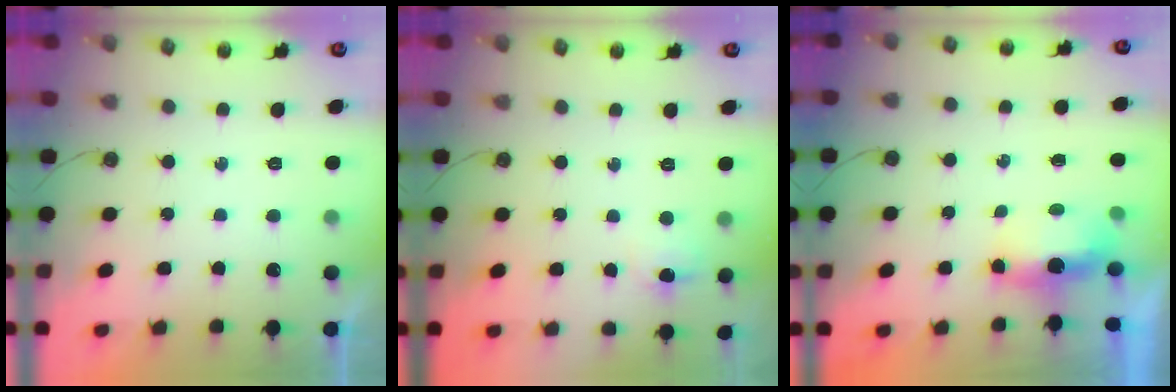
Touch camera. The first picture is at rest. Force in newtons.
{"total": 5.0, "press": 4.5, "slide": 2.2}
{"total": 5.4, "press": 5.4, "slide": 0.7}